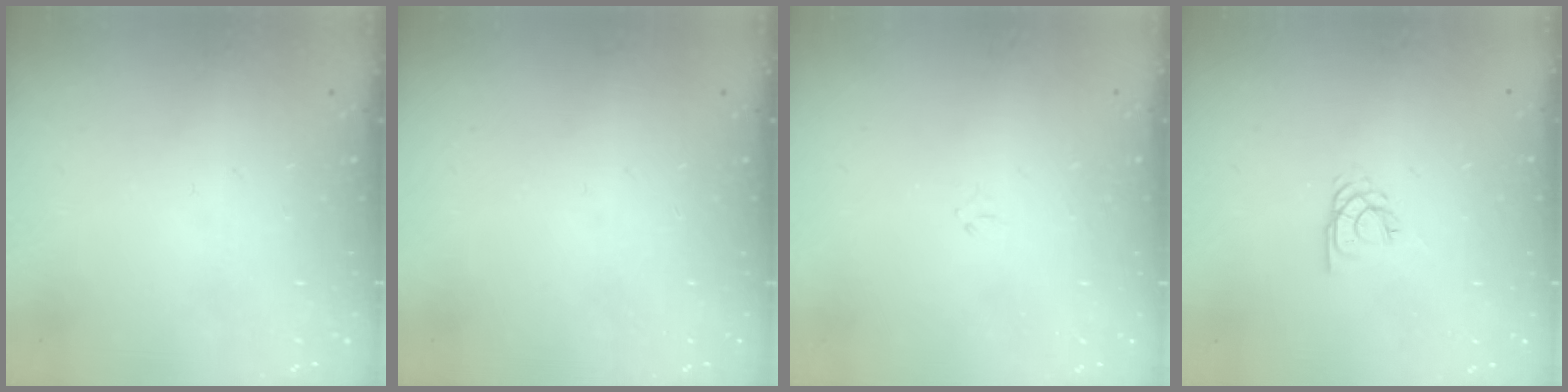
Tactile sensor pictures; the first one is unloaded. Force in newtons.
{"total": 0.0}
{"total": 0.0}
{"total": 2.2, "press": 2.2, "slide": 0.3}